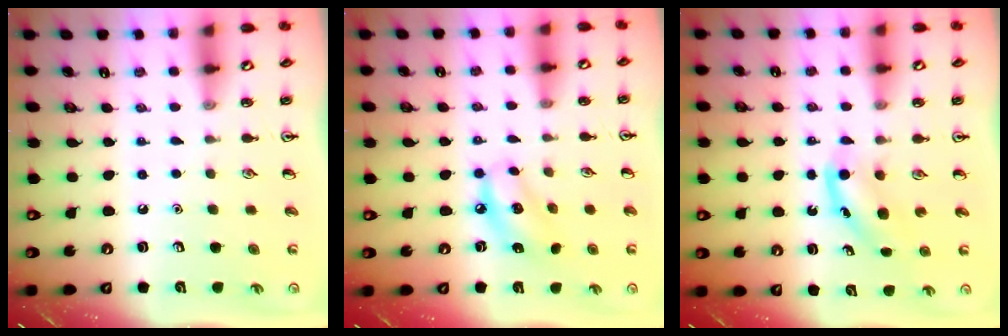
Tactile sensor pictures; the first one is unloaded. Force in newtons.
{"total": 8.3, "press": 8.1, "slide": 2.0}
{"total": 4.2, "press": 4.0, "slide": 1.1}